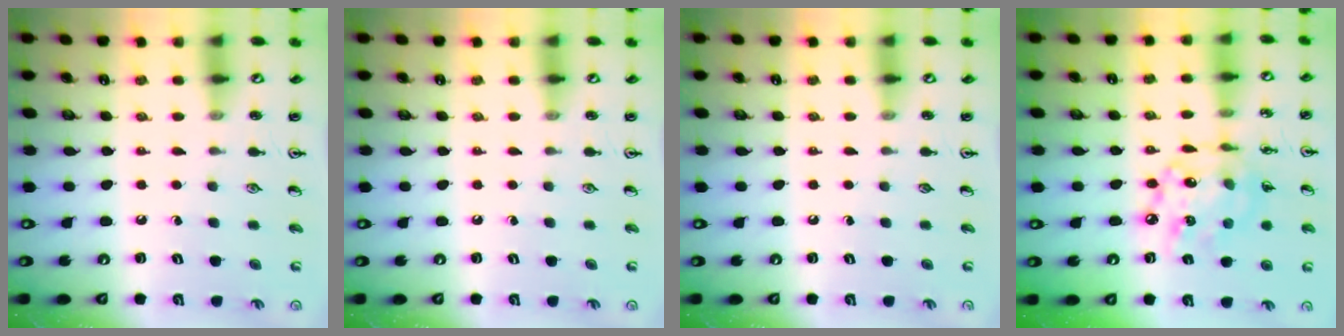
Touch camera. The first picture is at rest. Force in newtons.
{"total": 0.0}
{"total": 0.0}
{"total": 14.3, "press": 14.3, "slide": 1.1}